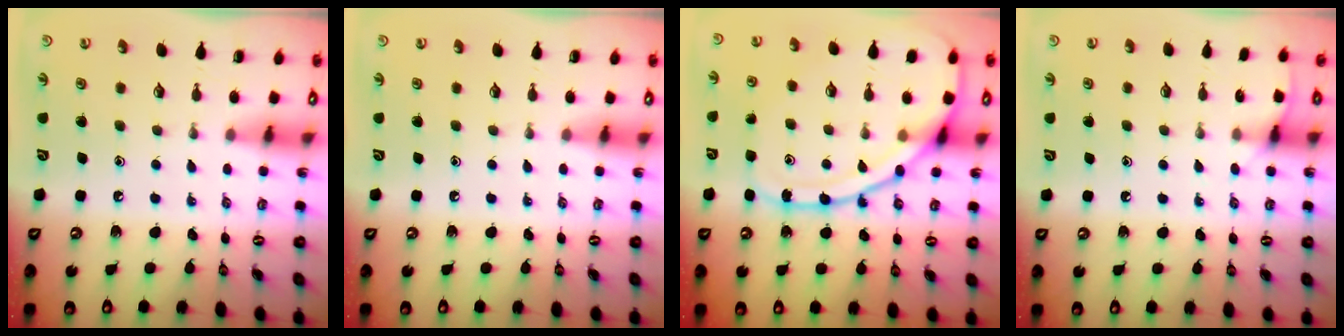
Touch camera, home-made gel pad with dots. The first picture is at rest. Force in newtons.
{"total": 0.0}
{"total": 16.2, "press": 16.2, "slide": 1.4}
{"total": 5.6, "press": 5.5, "slide": 0.7}